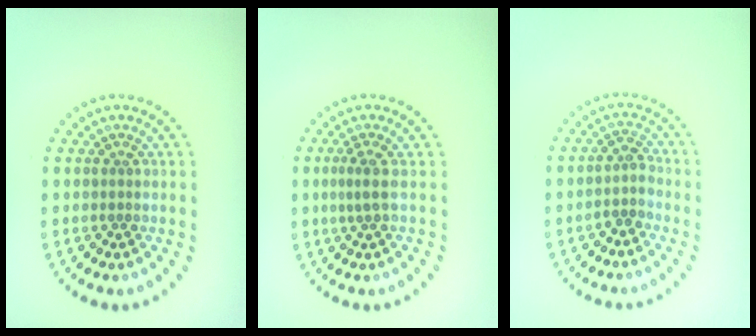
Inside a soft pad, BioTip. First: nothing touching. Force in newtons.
{"total": 1.7, "press": 1.3, "slide": 1.2}
{"total": 1.9, "press": 1.5, "slide": 1.0}